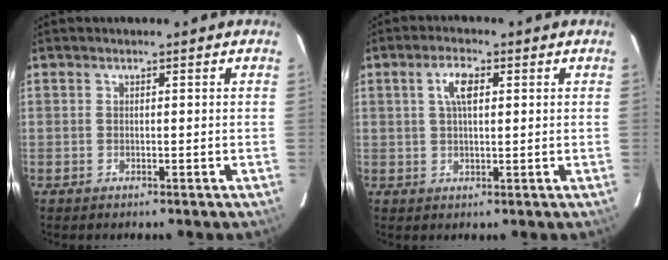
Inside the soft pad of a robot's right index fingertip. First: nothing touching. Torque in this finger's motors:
{"motor_torque": [0.15, 0.00, 0.13, 0.07]}